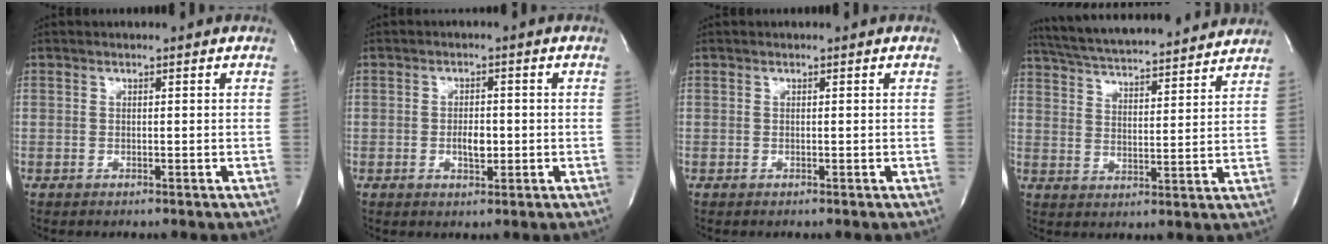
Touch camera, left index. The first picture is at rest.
{"total": 2.9, "force": [-0.6, 1.4, 2.5], "torque": [-0.041, -0.001, -0.010]}
{"total": 0.0}
{"total": 20.2, "force": [18.5, 2.1, 7.9], "torque": [-0.139, 0.018, 0.266]}